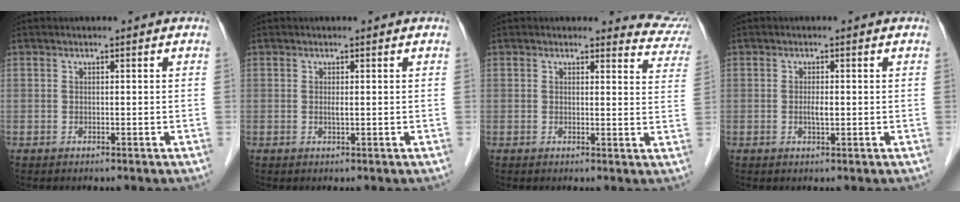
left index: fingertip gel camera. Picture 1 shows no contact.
{"total": 0.8, "force": [0.1, 0.1, 0.7], "torque": [-0.020, -0.001, 0.002]}
{"total": 6.2, "force": [6.0, 1.6, -0.3], "torque": [0.028, -0.038, 0.030]}
{"total": 1.5, "force": [-0.1, 0.3, 1.4], "torque": [-0.028, 0.000, 0.000]}